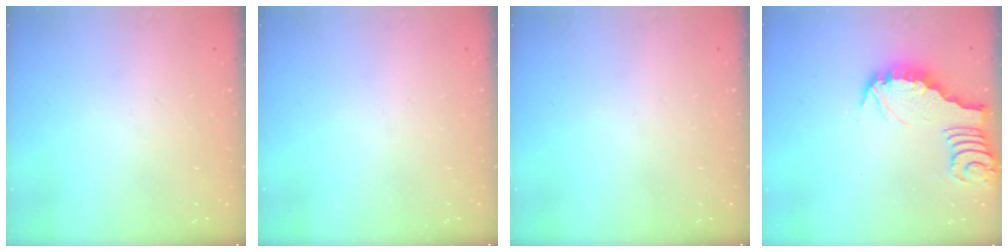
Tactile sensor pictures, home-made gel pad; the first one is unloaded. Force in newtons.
{"total": 0.0}
{"total": 0.0}
{"total": 3.0, "press": 3.0, "slide": 0.3}